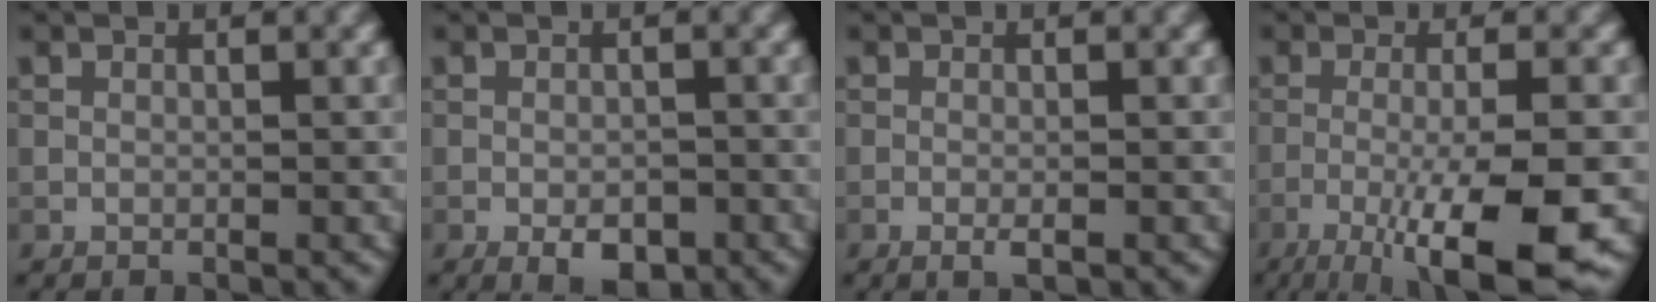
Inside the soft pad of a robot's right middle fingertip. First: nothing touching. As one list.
[{"total": 2.9, "force": [-1.4, 1.5, 2.0], "torque": [-0.031, -0.003, -0.021]}, {"total": 1.1, "force": [-0.5, 0.2, 1.0], "torque": [-0.018, -0.004, -0.009]}, {"total": 9.8, "force": [-4.2, 2.0, 8.6], "torque": [-0.131, -0.003, -0.068]}]